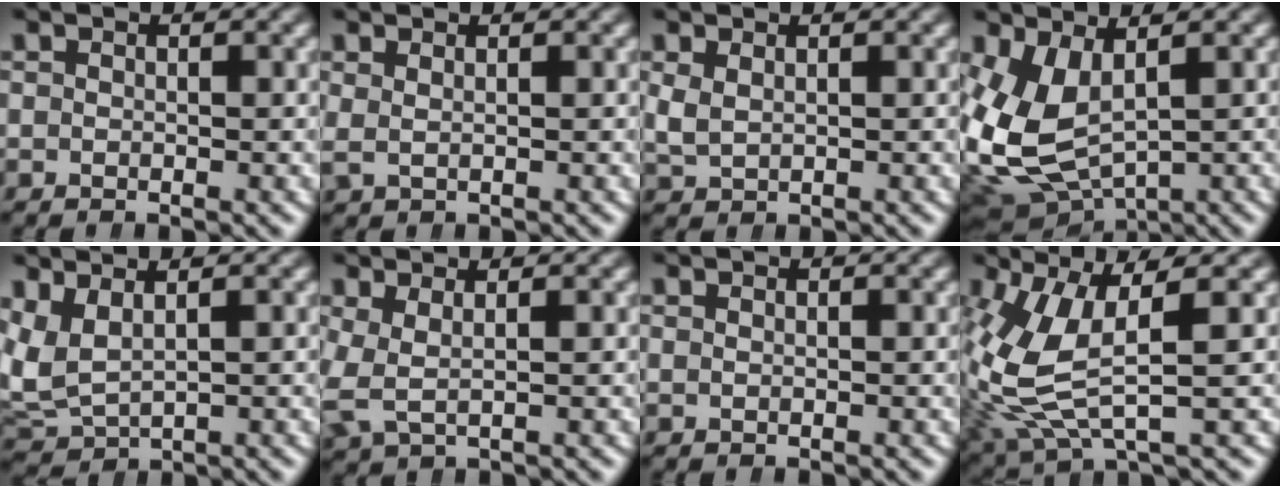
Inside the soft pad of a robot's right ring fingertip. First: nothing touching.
{"total": 0.8, "force": [0.7, 0.0, 0.4], "torque": [-0.018, -0.008, 0.019]}
{"total": 1.7, "force": [0.7, 1.3, 0.9], "torque": [-0.033, -0.013, 0.025]}
{"total": 10.4, "force": [-0.1, 8.4, 6.1], "torque": [-0.175, -0.041, 0.015]}
{"total": 6.4, "force": [0.9, 5.4, 3.2], "torque": [-0.121, -0.025, 0.030]}
{"total": 3.3, "force": [0.3, 2.6, 2.1], "torque": [-0.080, -0.023, 0.016]}
{"total": 0.0}
{"total": 6.6, "force": [0.7, 3.2, 5.7], "torque": [-0.139, -0.016, 0.026]}